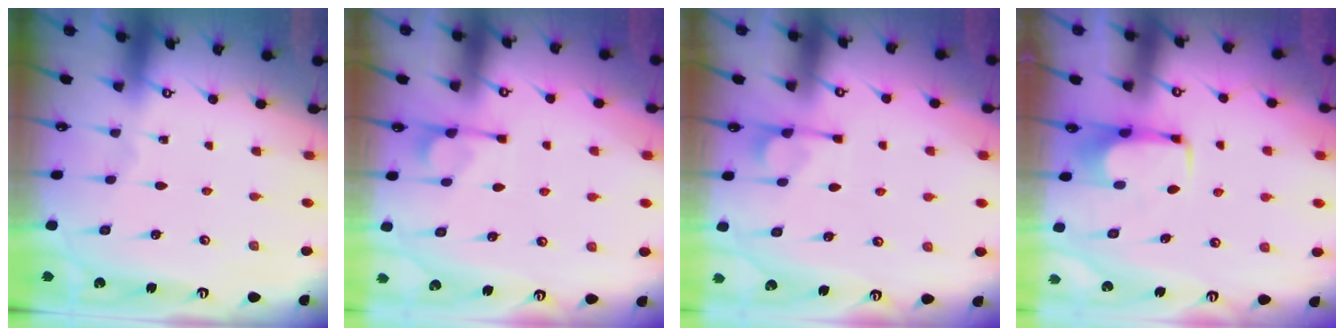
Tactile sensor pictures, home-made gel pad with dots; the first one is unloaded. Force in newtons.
{"total": 1.2, "press": 0.3, "slide": 1.1}
{"total": 1.2, "press": 0.3, "slide": 1.1}
{"total": 1.6, "press": 1.5, "slide": 0.4}